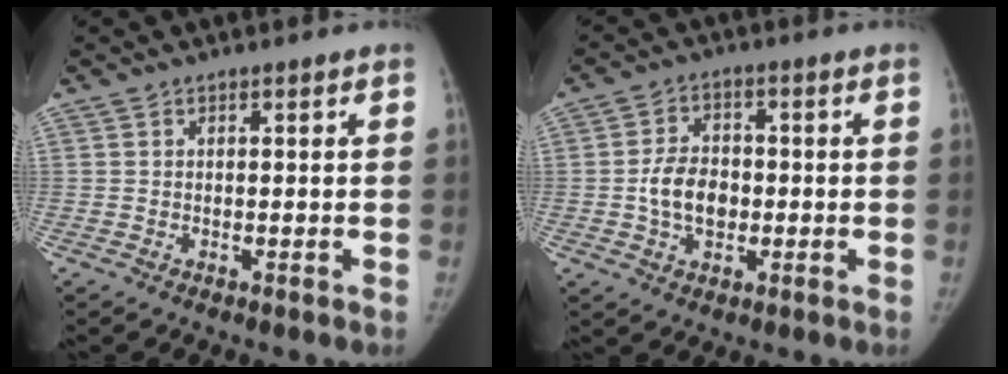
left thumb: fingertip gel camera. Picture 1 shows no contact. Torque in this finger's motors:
{"motor_torque": [-0.37, 0.45, 0.61, -0.54, 0.02]}